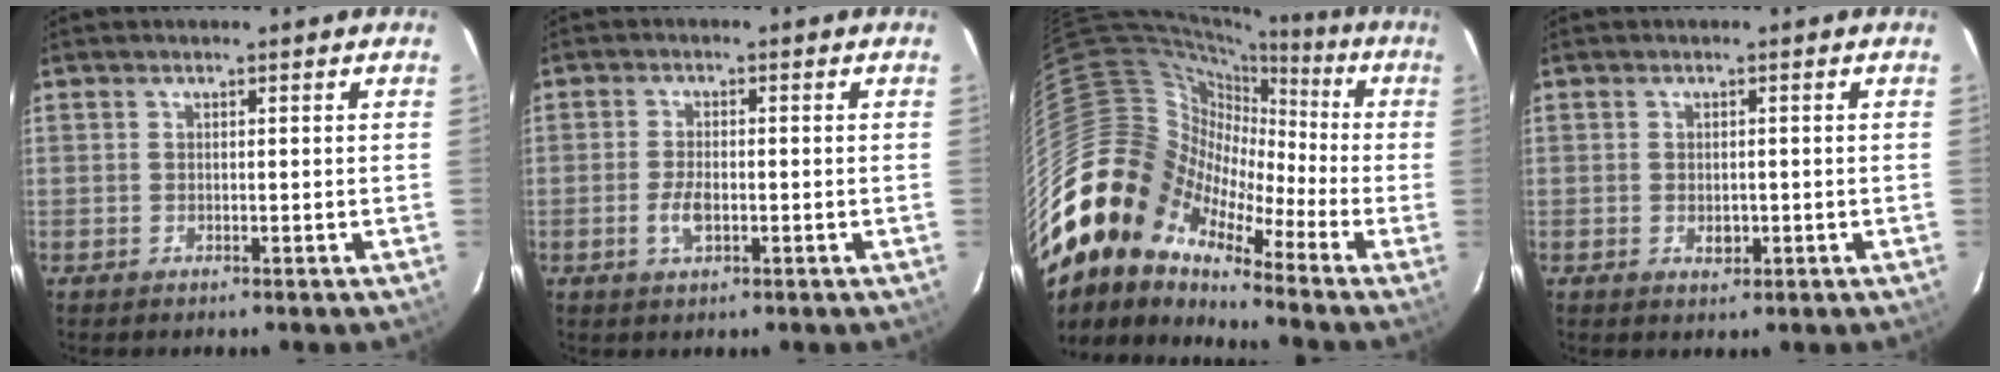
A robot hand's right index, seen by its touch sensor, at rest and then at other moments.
{"total": 3.5, "force": [-1.1, 1.7, 2.9], "torque": [-0.062, -0.002, -0.020]}
{"total": 14.1, "force": [-7.1, 10.2, 6.5], "torque": [-0.112, 0.016, -0.162]}
{"total": 2.1, "force": [-0.4, 1.6, 1.3], "torque": [-0.019, -0.001, -0.004]}